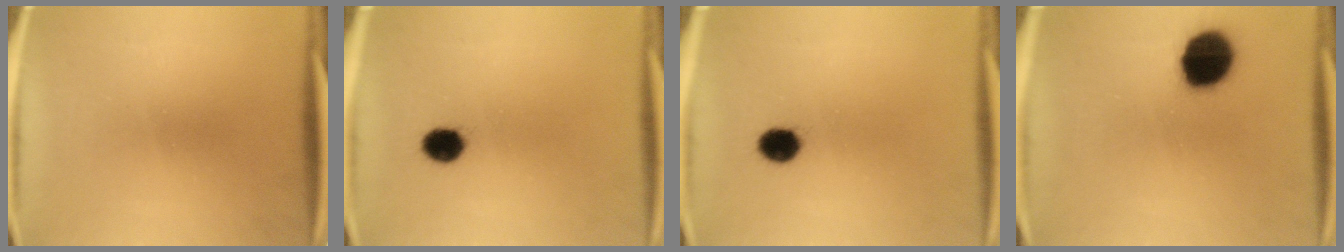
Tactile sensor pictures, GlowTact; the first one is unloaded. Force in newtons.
{"total": 4.6}
{"total": 4.6}
{"total": 14.4}